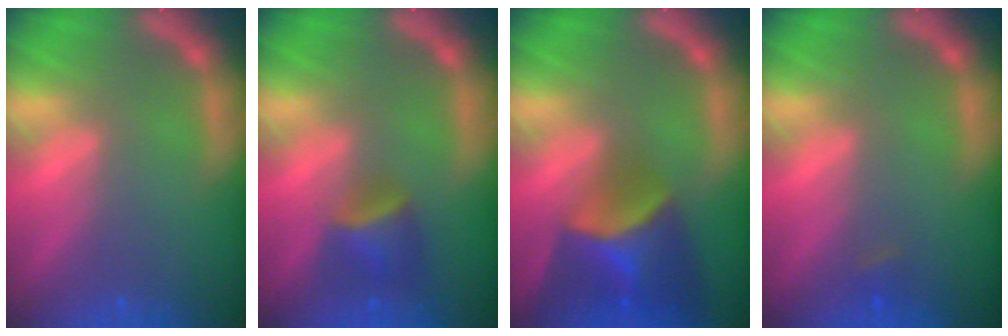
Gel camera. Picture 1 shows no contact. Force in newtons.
{"total": 3.4}
{"total": 7.9}
{"total": 0.9}